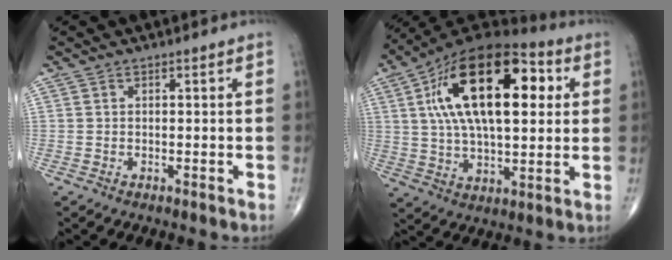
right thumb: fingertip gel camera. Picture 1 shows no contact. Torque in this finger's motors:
{"motor_torque": [-1.34, 3.20, 2.13, 0.64, 0.78]}